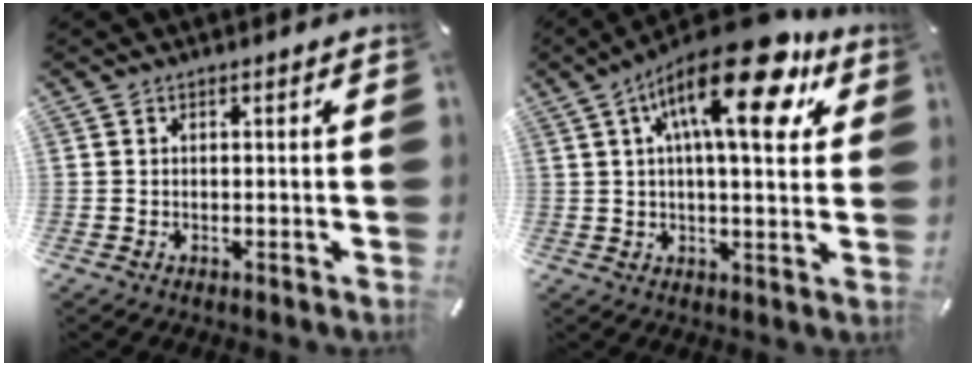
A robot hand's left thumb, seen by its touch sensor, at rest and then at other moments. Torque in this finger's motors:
{"motor_torque": [0.79, 0.73, 2.31, -0.46, 0.62]}